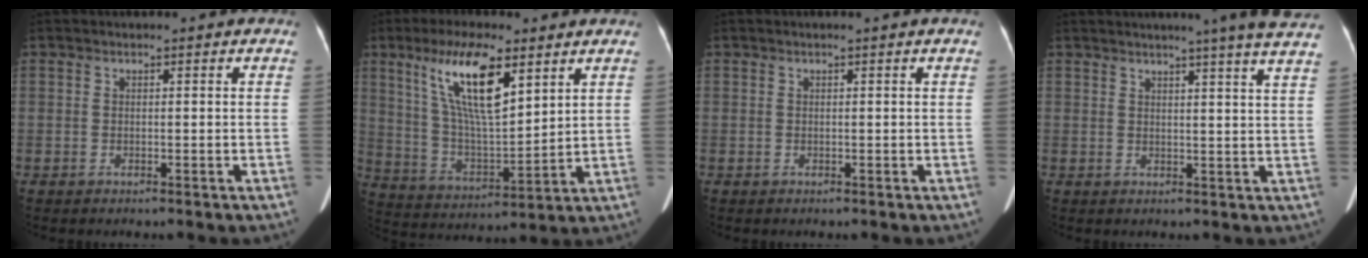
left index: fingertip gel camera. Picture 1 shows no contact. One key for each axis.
{"total": 13.7, "fx": 7.2, "fy": 3.2, "fz": 11.2, "tx": -0.224, "ty": 0.006, "tz": 0.139}
{"total": 0.0}
{"total": 12.2, "fx": 10.4, "fy": -1.3, "fz": 6.2, "tx": -0.080, "ty": -0.029, "tz": 0.102}